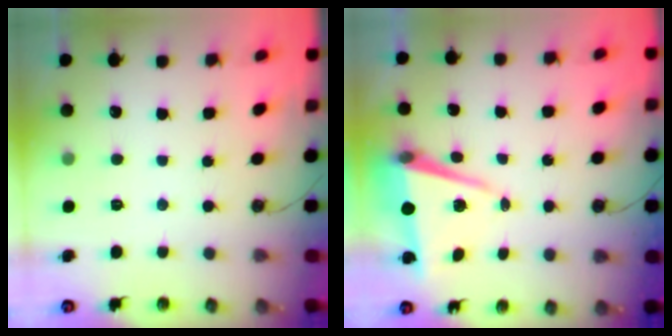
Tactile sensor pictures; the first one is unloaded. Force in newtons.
{"total": 7.4, "press": 6.4, "slide": 3.8}